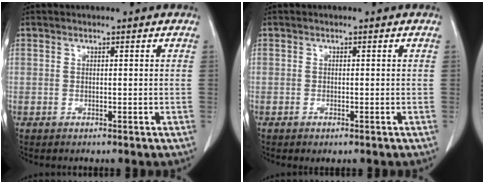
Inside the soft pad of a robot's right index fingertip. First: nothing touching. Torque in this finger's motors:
{"motor_torque": [0.27, -0.23, 0.17, 0.03]}